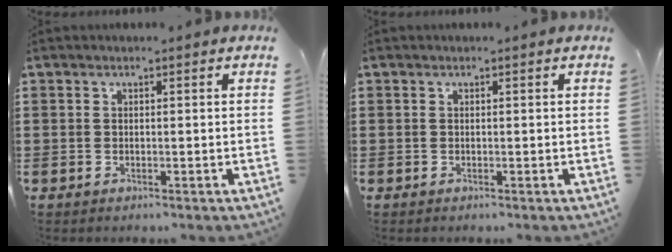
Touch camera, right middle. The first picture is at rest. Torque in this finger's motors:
{"motor_torque": [-1.15, -0.95, 0.03, -0.01]}